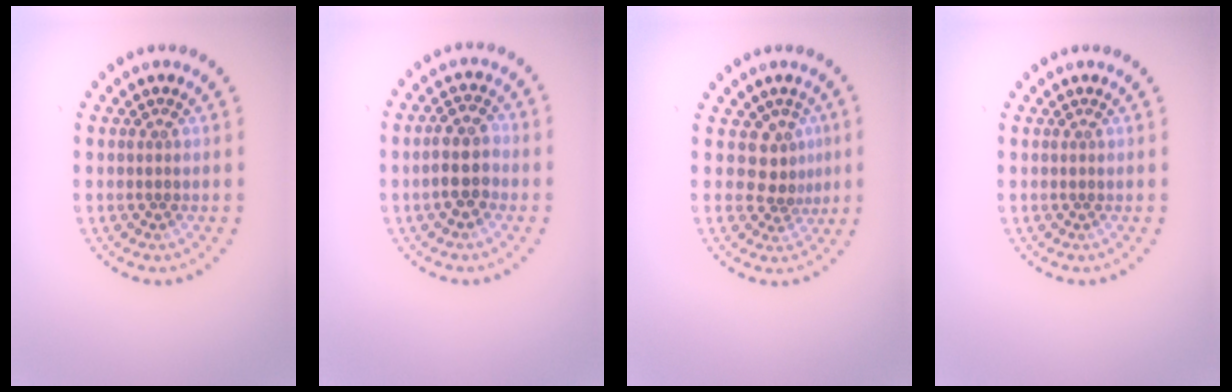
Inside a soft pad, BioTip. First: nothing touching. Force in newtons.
{"total": 3.0, "press": 2.9, "slide": 0.8}
{"total": 2.7, "press": 1.9, "slide": 1.8}
{"total": 0.0}